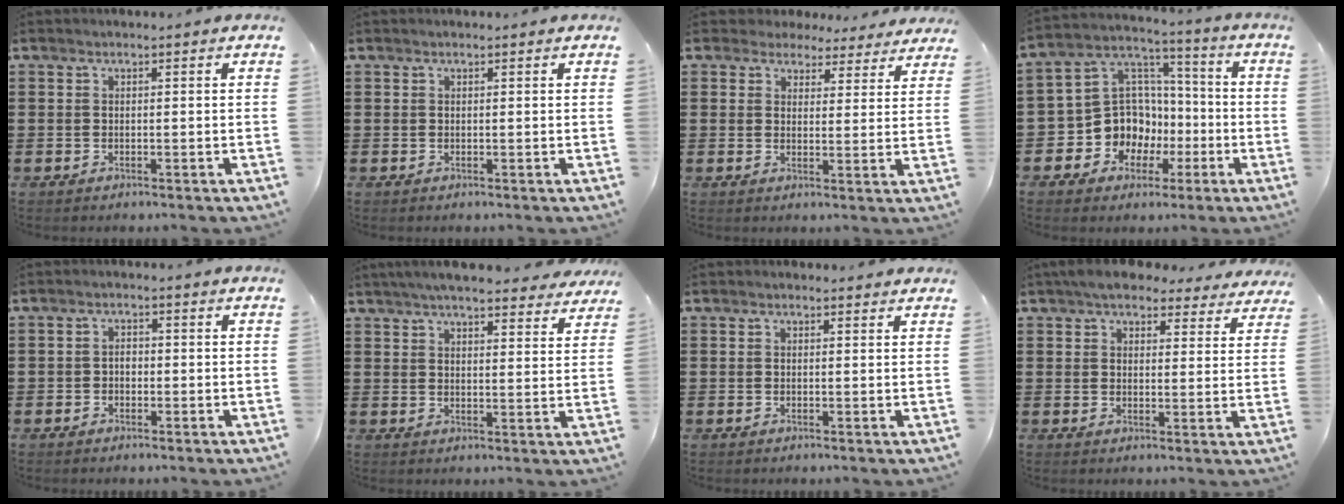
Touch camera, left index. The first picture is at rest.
{"total": 0.0}
{"total": 3.7, "force": [3.4, 1.4, 0.4], "torque": [-0.025, -0.007, 0.062]}
{"total": 11.3, "force": [-3.8, 10.2, 3.1], "torque": [-0.112, 0.006, -0.066]}
{"total": 1.5, "force": [-0.4, 1.1, 0.9], "torque": [-0.020, 0.004, -0.010]}
{"total": 5.5, "force": [5.1, 0.5, 1.9], "torque": [-0.054, -0.014, 0.093]}
{"total": 0.6, "force": [0.5, 0.3, 0.1], "torque": [-0.003, 0.002, 0.010]}
{"total": 5.8, "force": [5.2, 1.8, 1.9], "torque": [-0.046, -0.009, 0.096]}